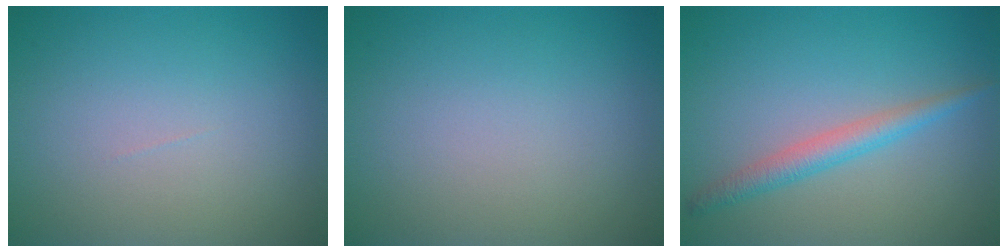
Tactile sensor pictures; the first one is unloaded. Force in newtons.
{"total": 0.0}
{"total": 2.4, "press": 2.4, "slide": 0.0}